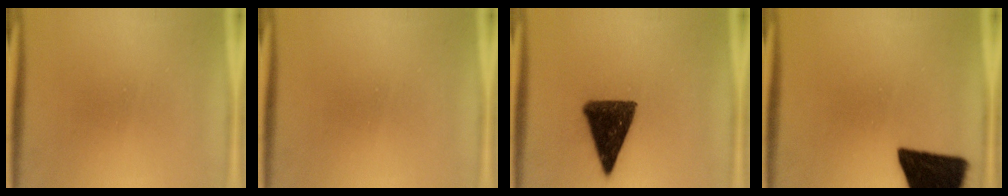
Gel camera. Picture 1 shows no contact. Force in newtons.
{"total": 0.0}
{"total": 11.5}
{"total": 18.0}